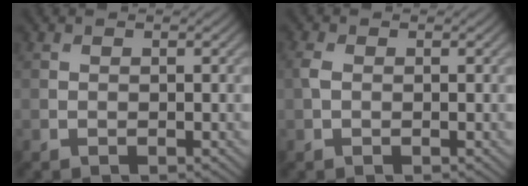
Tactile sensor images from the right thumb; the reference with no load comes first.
{"total": 1.2, "force": [0.1, 0.8, 1.0], "torque": [-0.028, 0.004, -0.002]}